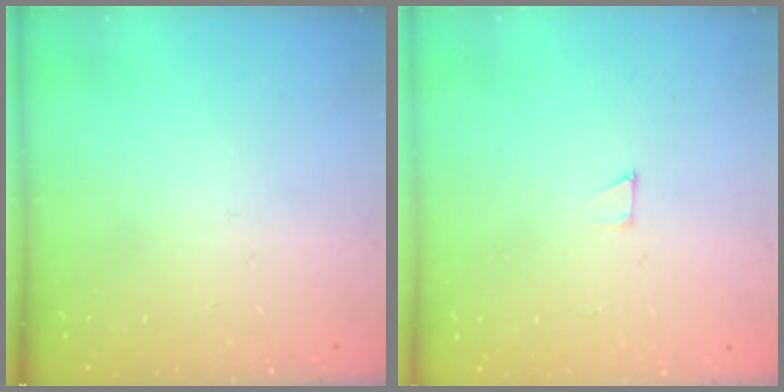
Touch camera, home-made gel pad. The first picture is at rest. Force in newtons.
{"total": 3.2, "press": 3.2, "slide": 0.2}